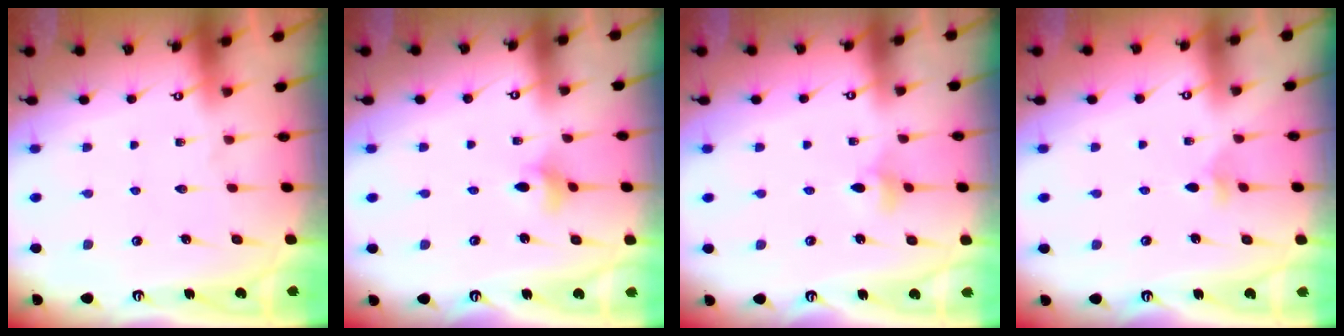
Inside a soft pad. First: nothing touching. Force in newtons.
{"total": 4.4, "press": 4.3, "slide": 0.4}
{"total": 3.7, "press": 3.7, "slide": 0.7}
{"total": 3.5, "press": 3.5, "slide": 0.7}